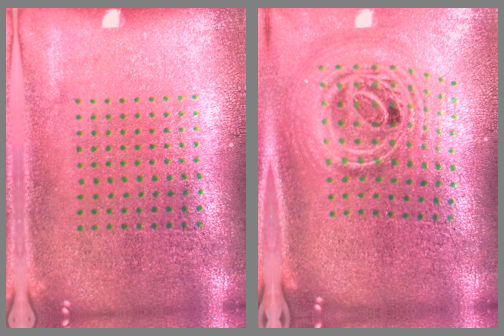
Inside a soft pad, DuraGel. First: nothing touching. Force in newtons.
{"total": 2.9, "press": 2.0, "slide": 2.1}